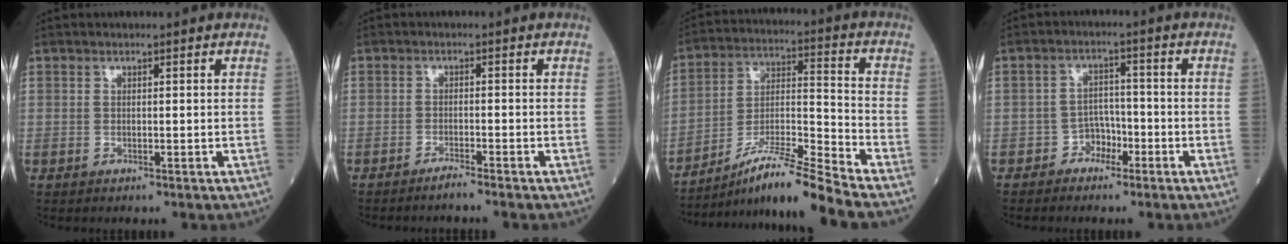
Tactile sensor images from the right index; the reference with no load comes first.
{"total": 1.9, "force": [-1.8, -0.5, 0.7], "torque": [-0.016, -0.001, -0.036]}
{"total": 13.1, "force": [-11.2, -2.6, 6.3], "torque": [-0.117, -0.004, -0.201]}
{"total": 3.2, "force": [-2.0, 2.4, 0.7], "torque": [-0.006, 0.012, -0.037]}